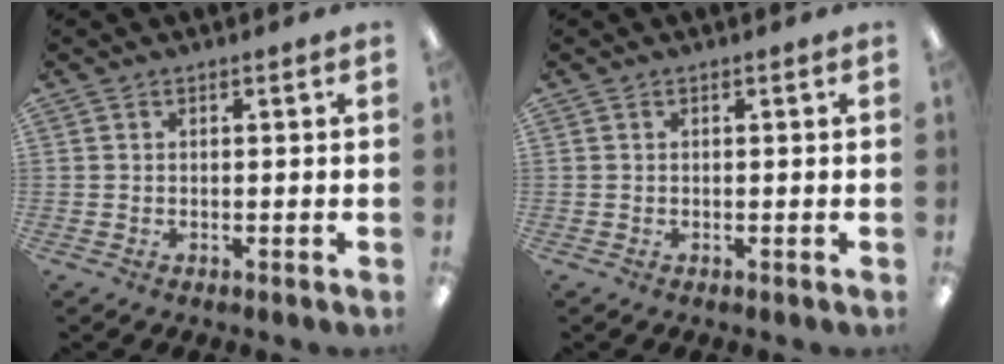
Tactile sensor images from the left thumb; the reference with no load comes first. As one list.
[{"total": 0.0}]